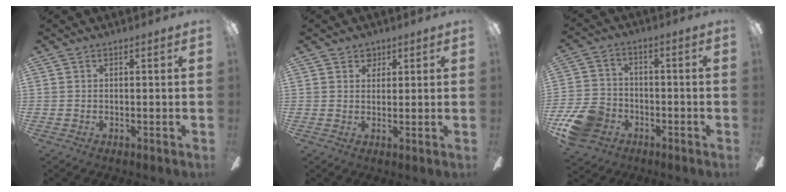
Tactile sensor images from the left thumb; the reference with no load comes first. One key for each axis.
{"total": 3.2, "fx": 2.0, "fy": 2.3, "fz": 0.6, "tx": -0.002, "ty": -0.001, "tz": 0.034}
{"total": 11.4, "fx": -5.7, "fy": 8.4, "fz": 5.2, "tx": -0.121, "ty": 0.043, "tz": -0.104}